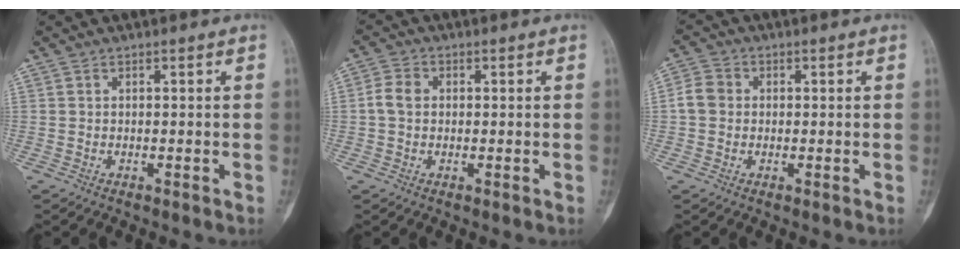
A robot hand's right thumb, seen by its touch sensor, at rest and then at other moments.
{"total": 3.7, "force": [0.1, 2.9, 2.3], "torque": [-0.046, 0.010, -0.004]}
{"total": 4.1, "force": [0.0, 3.6, 2.0], "torque": [-0.033, 0.010, -0.007]}